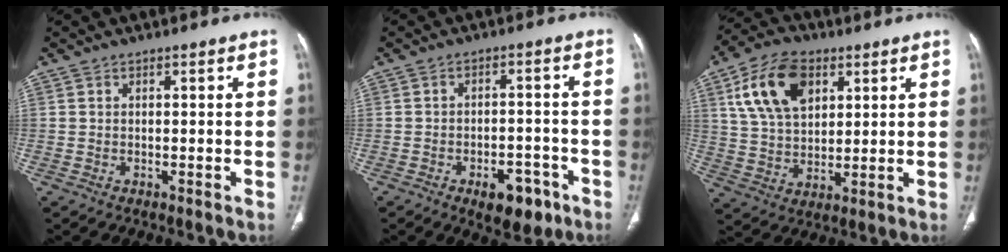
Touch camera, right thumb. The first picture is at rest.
{"total": 8.3, "force": [-4.4, 4.5, 5.5], "torque": [-0.051, 0.025, -0.057]}
{"total": 14.8, "force": [5.9, 9.3, 9.9], "torque": [-0.163, -0.009, 0.112]}